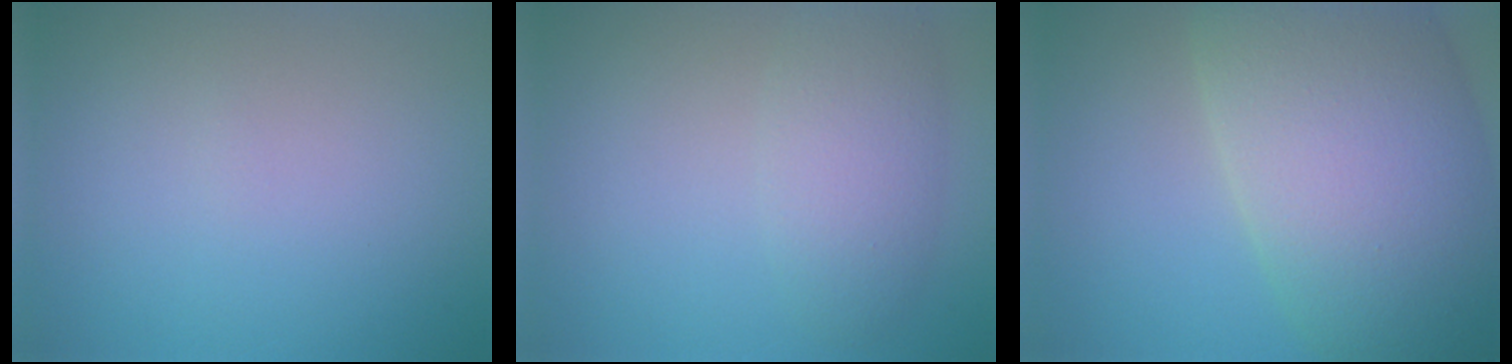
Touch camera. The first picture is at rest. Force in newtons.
{"total": 3.5, "press": 3.5, "slide": 0.1}
{"total": 14.4, "press": 14.4, "slide": 0.5}